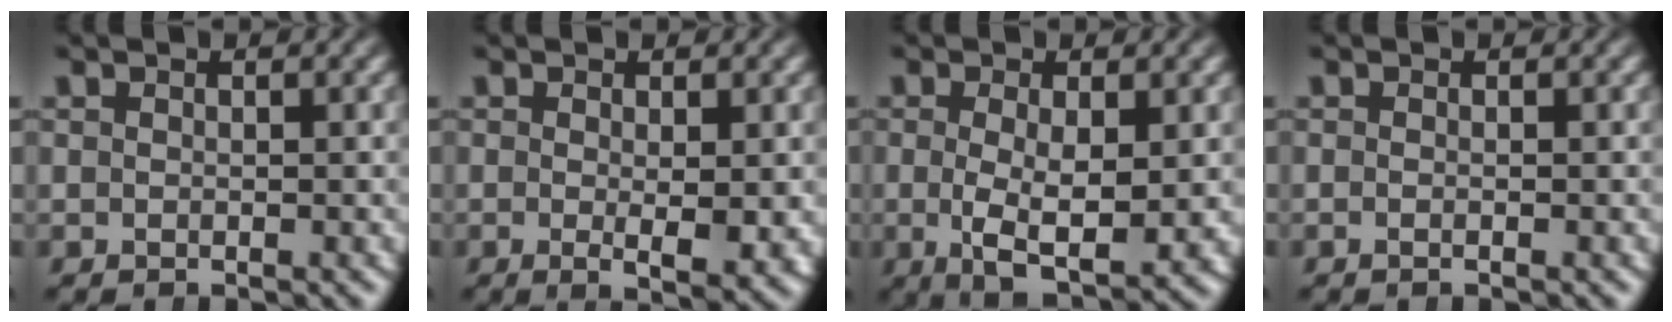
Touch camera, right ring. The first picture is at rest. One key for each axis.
{"total": 2.9, "fx": -0.4, "fy": 0.6, "fz": 2.8, "tx": -0.048, "ty": -0.021, "tz": -0.001}
{"total": 6.3, "fx": -1.8, "fy": 3.0, "fz": 5.3, "tx": -0.098, "ty": -0.041, "tz": -0.012}
{"total": 0.6, "fx": -0.5, "fy": 0.0, "fz": 0.3, "tx": -0.009, "ty": -0.003, "tz": -0.009}